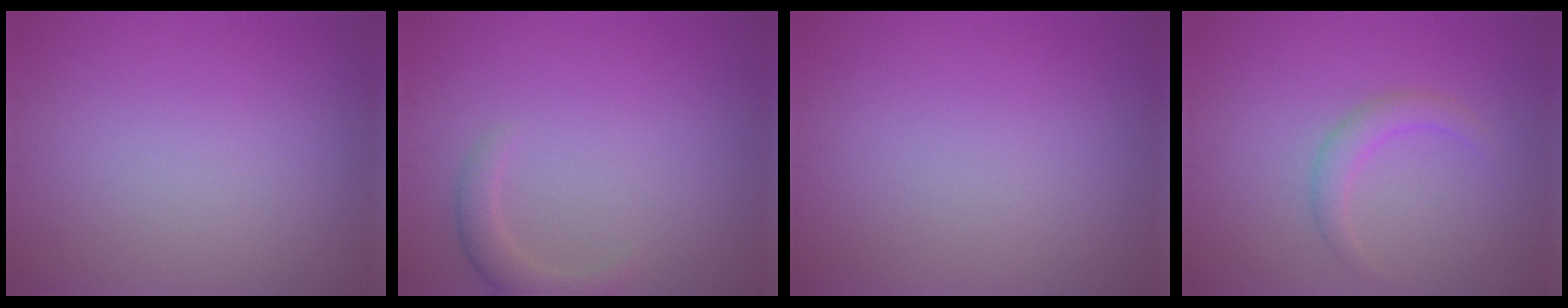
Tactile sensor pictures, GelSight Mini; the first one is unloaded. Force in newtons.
{"total": 2.2, "press": 2.2, "slide": 0.2}
{"total": 0.0}
{"total": 1.9, "press": 1.9, "slide": 0.1}